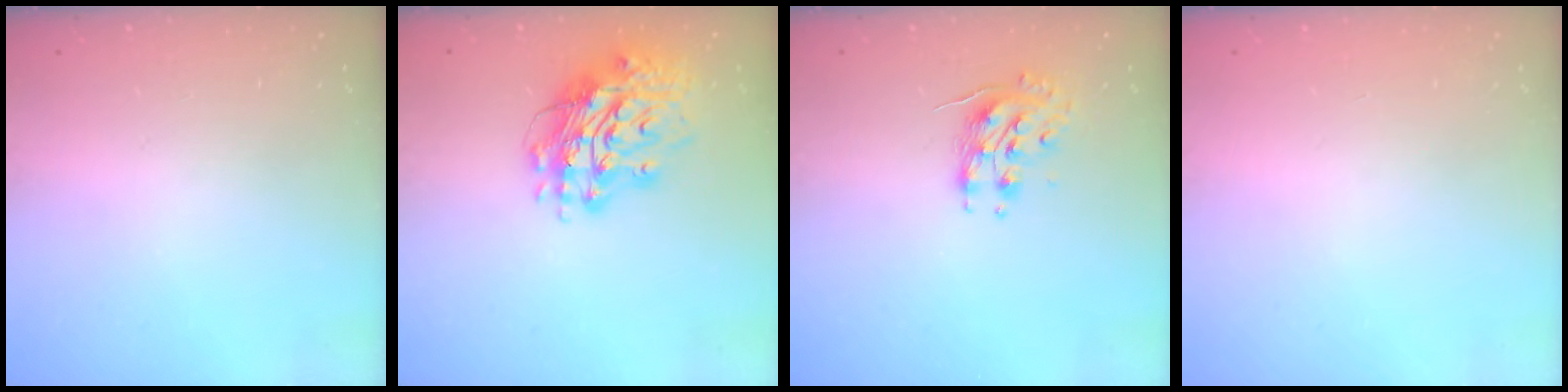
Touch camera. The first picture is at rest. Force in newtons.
{"total": 15.8, "press": 15.7, "slide": 1.7}
{"total": 8.6, "press": 8.6, "slide": 0.3}
{"total": 0.0}